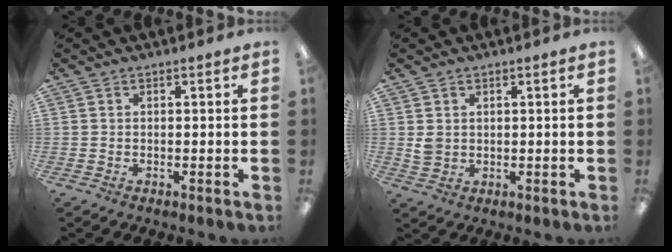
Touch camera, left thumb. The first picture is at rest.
{"total": 2.9, "force": [1.0, 2.4, 1.3], "torque": [-0.018, 0.000, 0.019]}